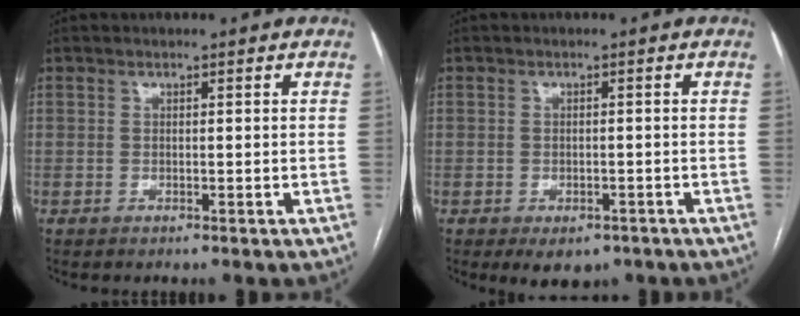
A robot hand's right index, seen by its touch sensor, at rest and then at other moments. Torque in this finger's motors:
{"motor_torque": [-0.36, 0.30, -0.17, -0.10]}